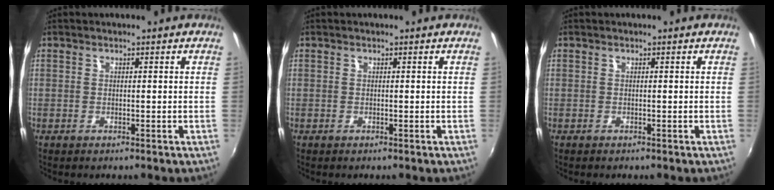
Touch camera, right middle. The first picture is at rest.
{"total": 0.0}
{"total": 0.0}